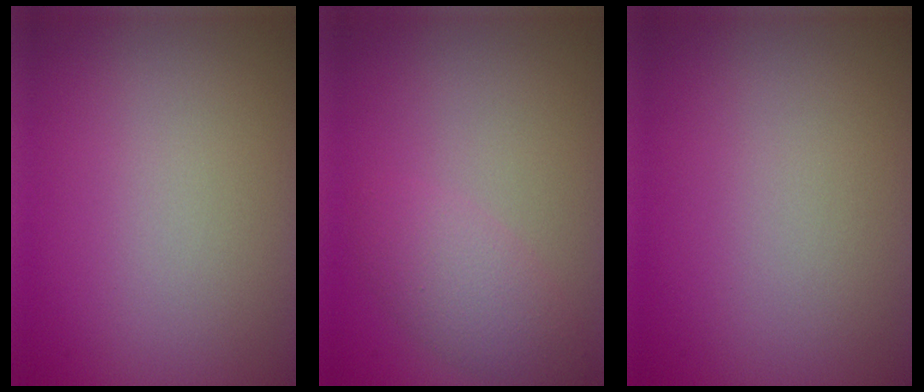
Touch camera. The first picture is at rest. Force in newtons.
{"total": 2.8, "press": 2.8, "slide": 0.1}
{"total": 0.0}